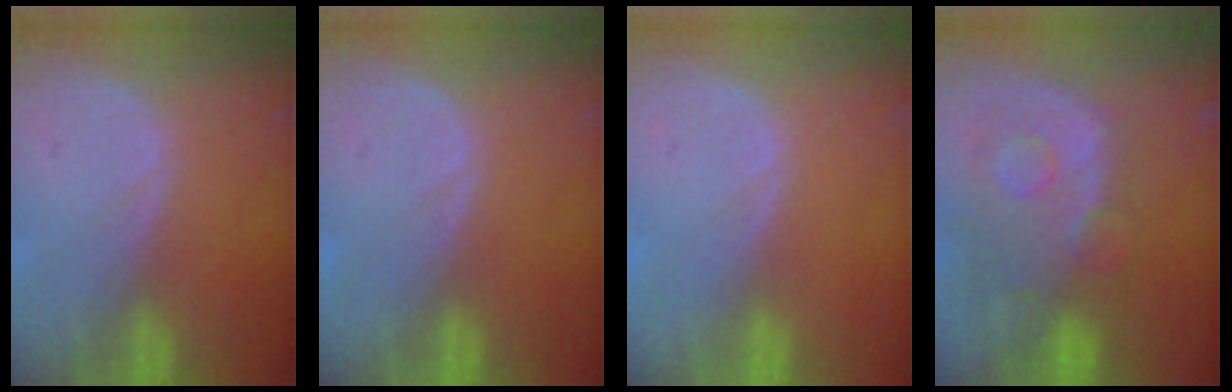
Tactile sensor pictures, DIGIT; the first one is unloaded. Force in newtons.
{"total": 0.0}
{"total": 0.0}
{"total": 11.2, "press": 9.7, "slide": 5.5}